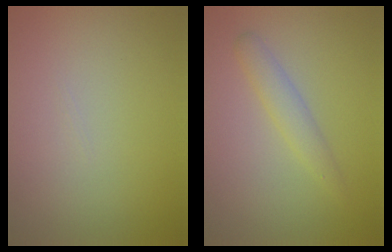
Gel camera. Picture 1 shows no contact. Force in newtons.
{"total": 1.9, "press": 1.9, "slide": 0.1}